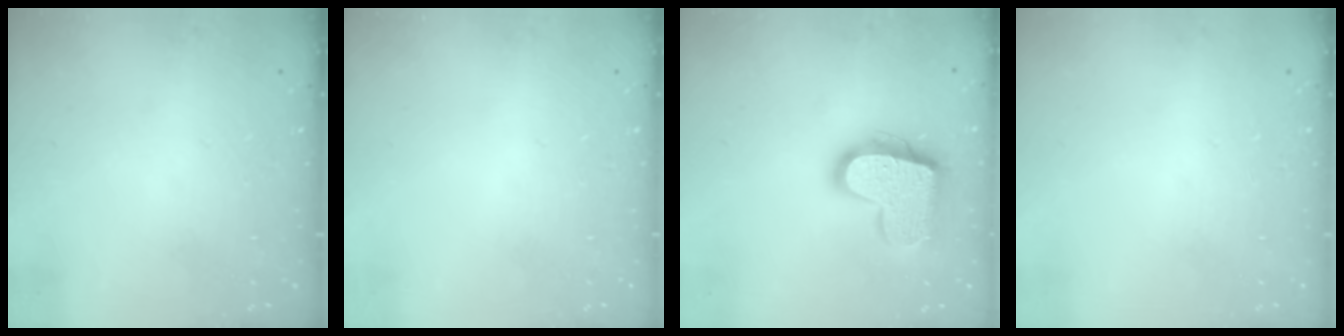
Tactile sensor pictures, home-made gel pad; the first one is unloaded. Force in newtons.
{"total": 0.0}
{"total": 17.6, "press": 17.5, "slide": 1.3}
{"total": 0.0}